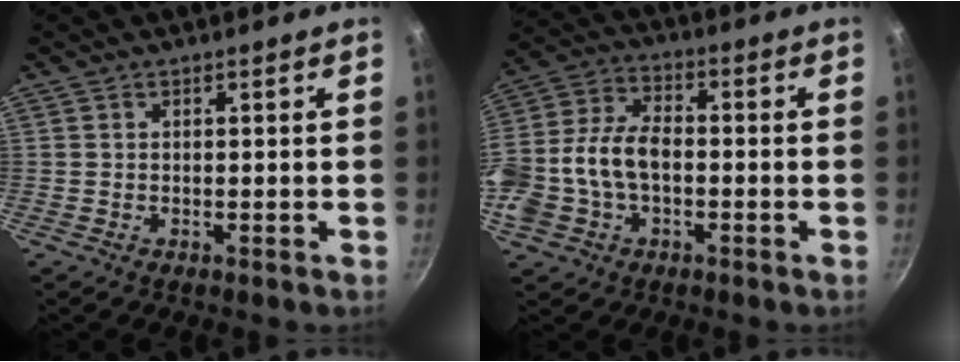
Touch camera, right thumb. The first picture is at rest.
{"total": 14.8, "force": [-2.3, 9.6, 11.0], "torque": [-0.236, 0.035, -0.044]}